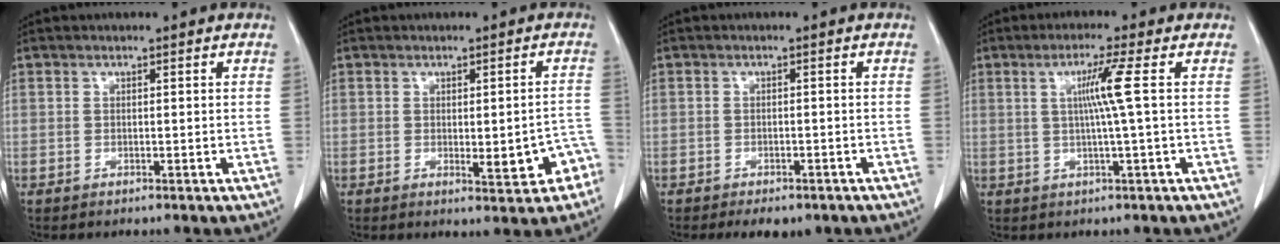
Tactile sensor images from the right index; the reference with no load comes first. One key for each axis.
{"total": 6.0, "fx": -2.2, "fy": 1.9, "fz": 5.2, "tx": -0.052, "ty": 0.009, "tz": -0.020}
{"total": 4.4, "fx": -3.3, "fy": 2.1, "fz": 2.0, "tx": -0.020, "ty": -0.004, "tz": -0.040}
{"total": 5.1, "fx": 0.7, "fy": -1.5, "fz": 4.8, "tx": -0.091, "ty": 0.000, "tz": 0.014}